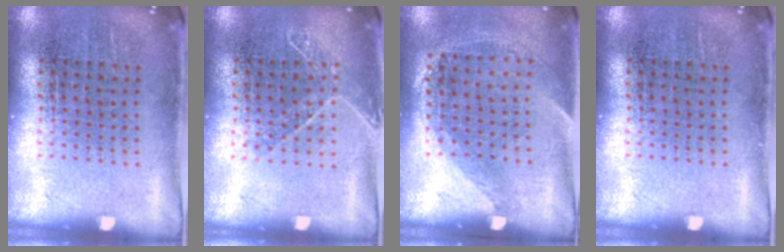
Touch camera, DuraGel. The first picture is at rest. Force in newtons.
{"total": 1.1, "press": 0.9, "slide": 0.5}
{"total": 1.4, "press": 0.9, "slide": 1.0}
{"total": 0.0}